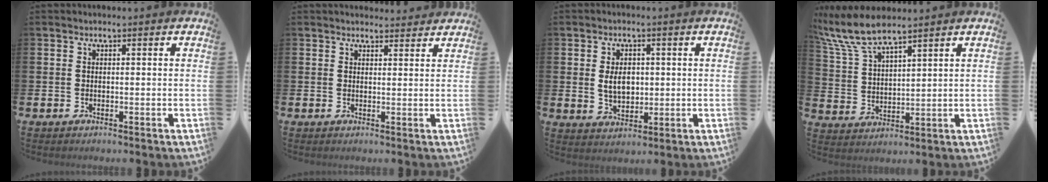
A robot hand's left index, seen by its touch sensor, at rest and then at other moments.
{"total": 2.1, "force": [2.0, 0.5, -0.1], "torque": [0.011, -0.010, 0.035]}
{"total": 4.2, "force": [0.6, 2.9, 3.0], "torque": [-0.044, 0.004, 0.005]}
{"total": 7.8, "force": [7.0, 1.4, 3.2], "torque": [-0.088, -0.021, 0.128]}